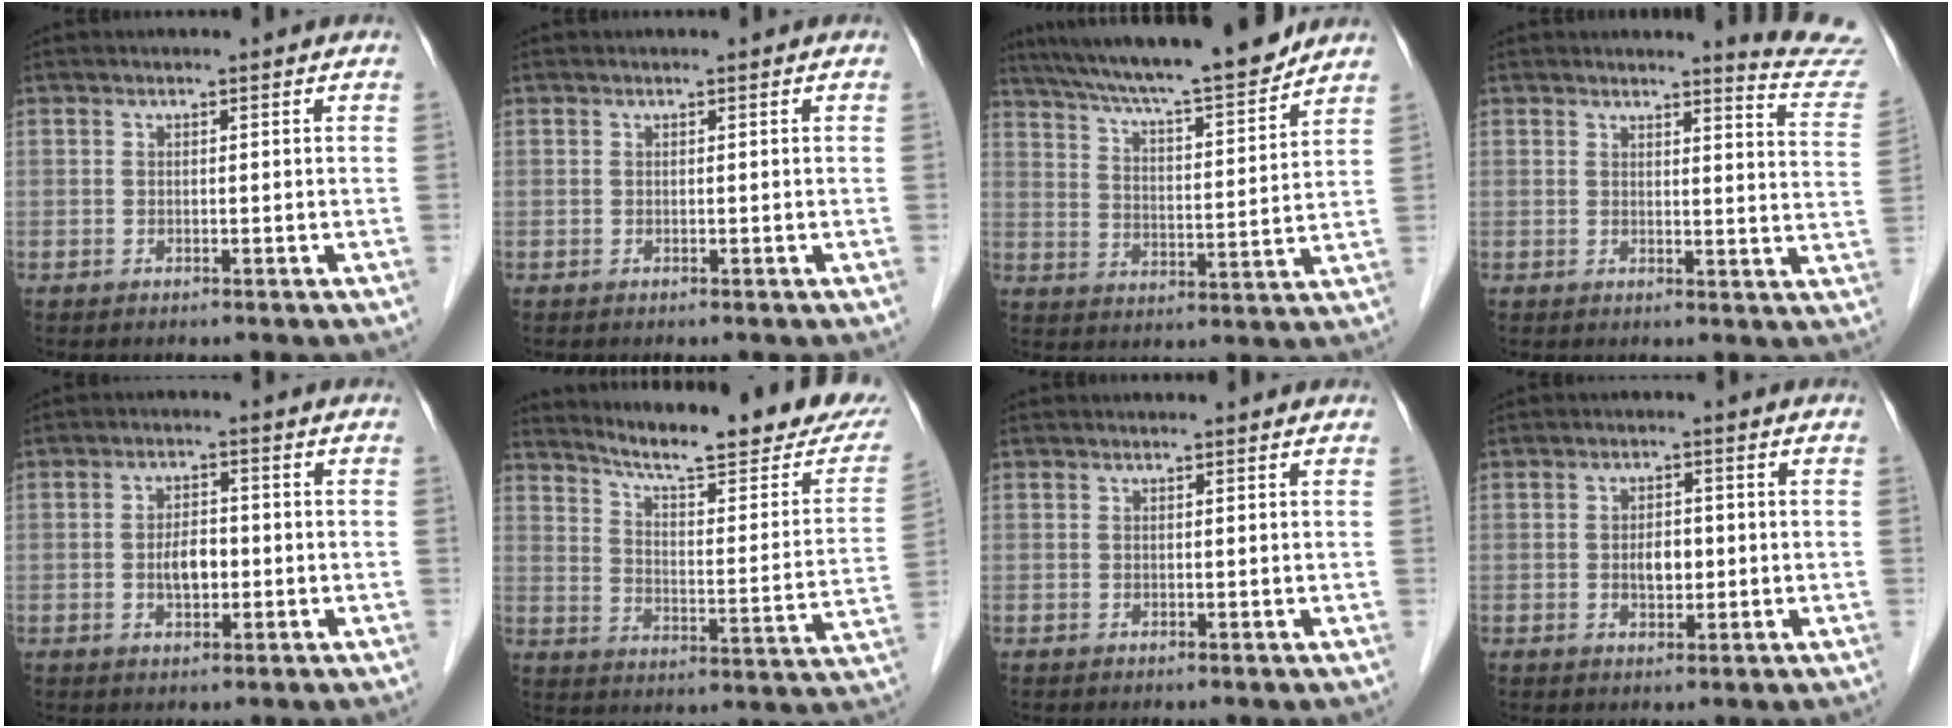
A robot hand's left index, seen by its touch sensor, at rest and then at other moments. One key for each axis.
{"total": 0.0}
{"total": 17.8, "fx": 15.8, "fy": 0.5, "fz": 8.4, "tx": -0.137, "ty": 0.005, "tz": 0.240}
{"total": 8.3, "fx": 8.3, "fy": -0.9, "fz": 0.4, "tx": -0.006, "ty": -0.081, "tz": 0.073}
{"total": 3.9, "fx": -0.8, "fy": 2.0, "fz": 3.2, "tx": -0.060, "ty": 0.005, "tz": -0.013}
{"total": 23.3, "fx": 20.2, "fy": 2.3, "fz": 11.3, "tx": -0.166, "ty": -0.061, "tz": 0.261}
{"total": 0.7, "fx": 0.6, "fy": 0.0, "fz": 0.1, "tx": -0.006, "ty": 0.002, "tz": 0.005}
{"total": 3.2, "fx": -0.4, "fy": 1.8, "fz": 2.5, "tx": -0.042, "ty": 0.004, "tz": -0.004}